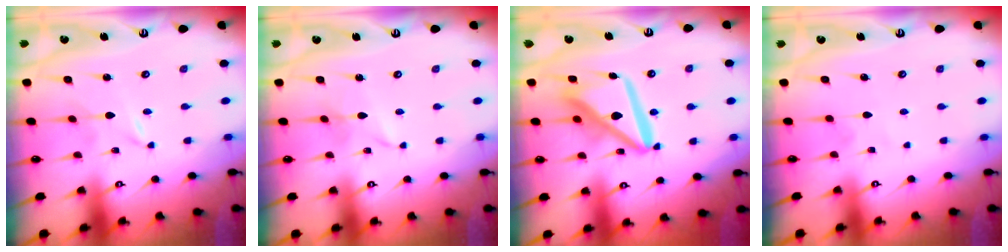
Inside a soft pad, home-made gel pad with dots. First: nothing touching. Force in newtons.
{"total": 2.3, "press": 2.3, "slide": 0.2}
{"total": 14.9, "press": 14.8, "slide": 1.8}
{"total": 2.9, "press": 2.9, "slide": 0.3}